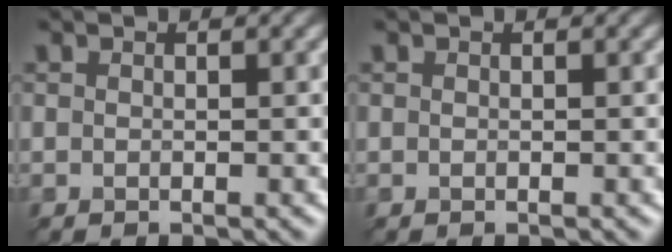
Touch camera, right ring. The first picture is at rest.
{"total": 0.0}